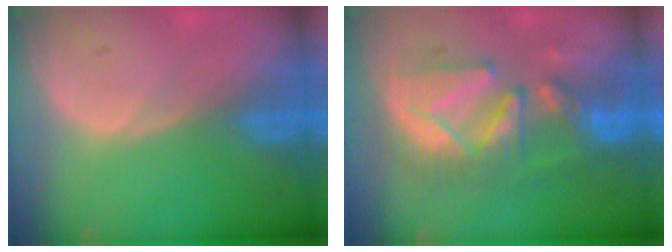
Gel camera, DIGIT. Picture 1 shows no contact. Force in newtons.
{"total": 10.0, "press": 9.8, "slide": 1.7}